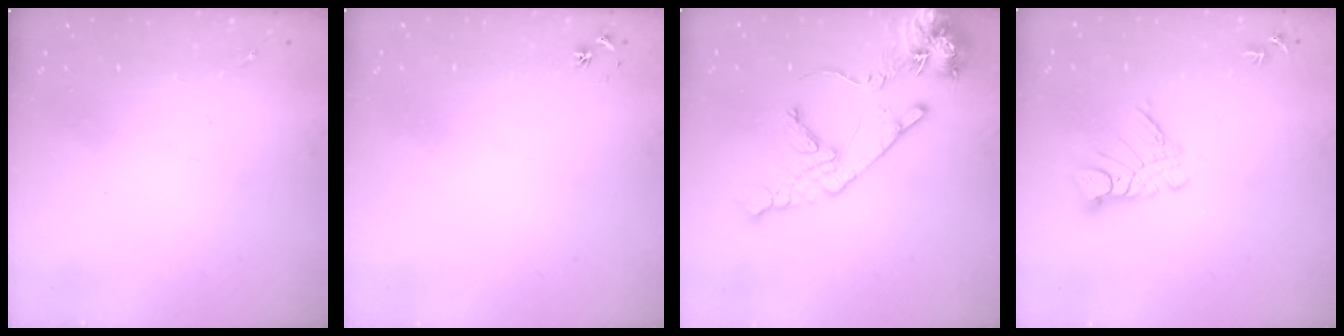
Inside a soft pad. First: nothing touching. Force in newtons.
{"total": 3.3, "press": 3.3, "slide": 0.3}
{"total": 15.4, "press": 15.2, "slide": 2.2}
{"total": 9.5, "press": 9.5, "slide": 0.9}